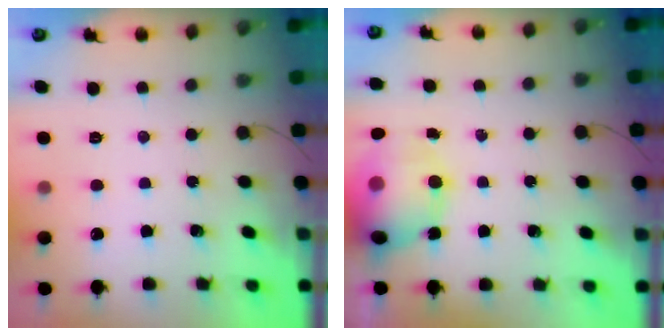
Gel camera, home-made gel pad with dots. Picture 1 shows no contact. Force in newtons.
{"total": 14.9, "press": 14.5, "slide": 3.7}